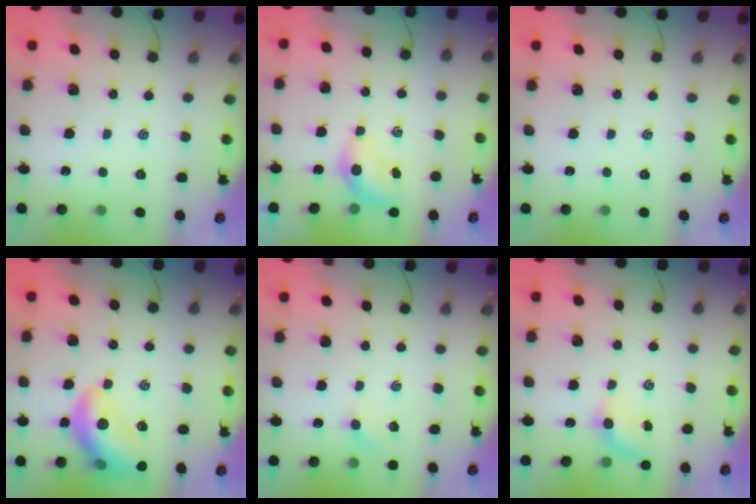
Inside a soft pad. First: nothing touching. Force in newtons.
{"total": 4.0, "press": 3.9, "slide": 0.8}
{"total": 0.0}
{"total": 12.9, "press": 12.4, "slide": 3.3}
{"total": 2.8, "press": 2.7, "slide": 0.9}
{"total": 5.4, "press": 5.2, "slide": 1.3}